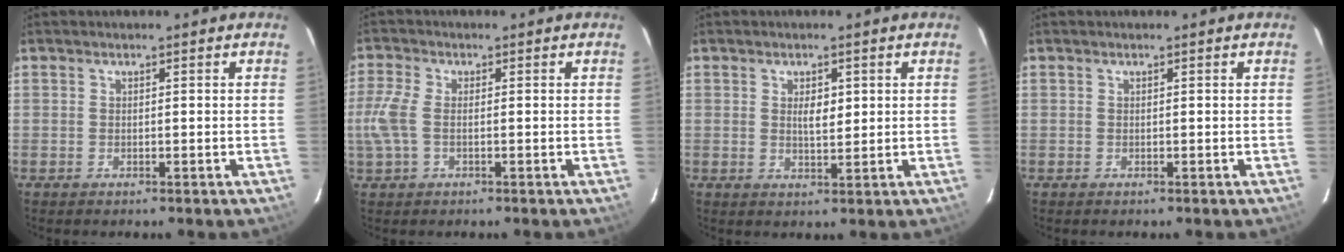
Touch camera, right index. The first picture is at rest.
{"total": 5.0, "force": [-0.7, 2.5, 4.2], "torque": [-0.104, 0.003, -0.013]}
{"total": 2.9, "force": [0.8, 1.4, 2.4], "torque": [-0.040, 0.003, 0.014]}
{"total": 0.0}